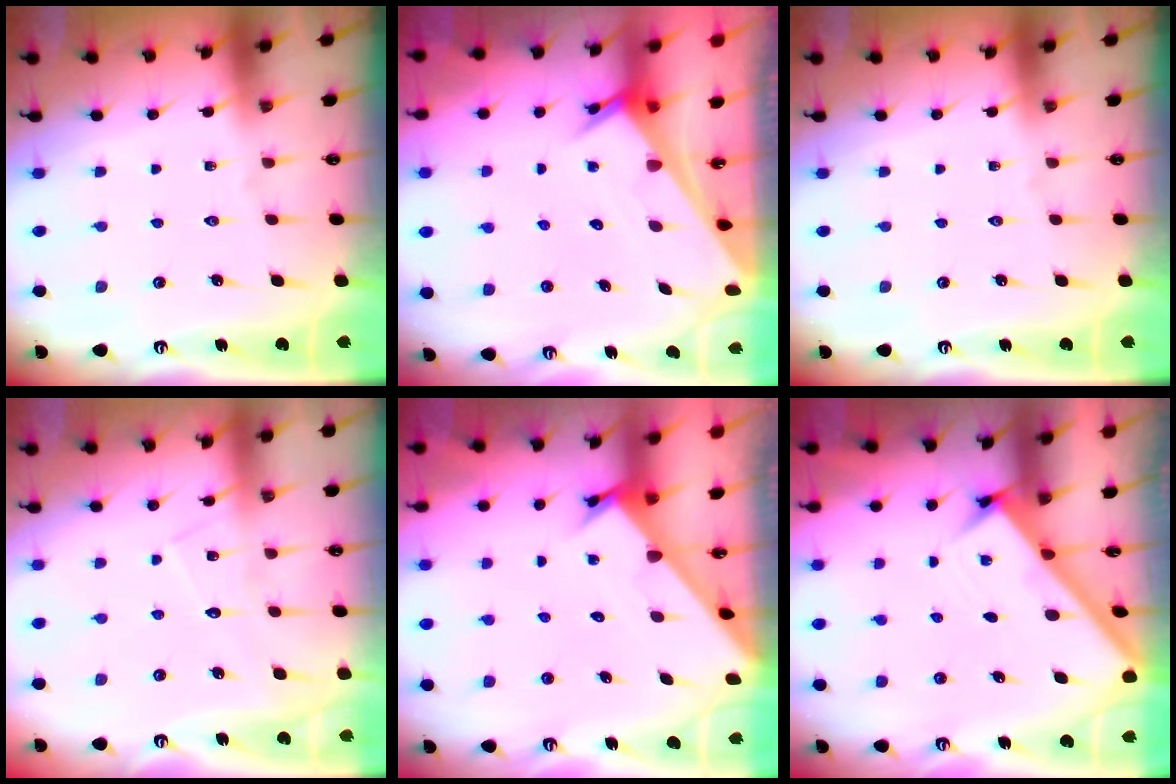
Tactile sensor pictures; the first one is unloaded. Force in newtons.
{"total": 3.2, "press": 3.2, "slide": 0.2}
{"total": 0.0}
{"total": 7.0, "press": 6.9, "slide": 0.5}
{"total": 2.2, "press": 2.2, "slide": 0.1}
{"total": 2.6, "press": 2.6, "slide": 0.3}